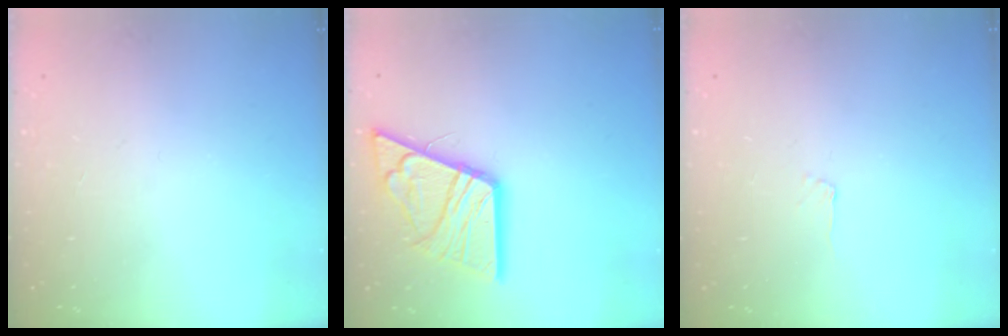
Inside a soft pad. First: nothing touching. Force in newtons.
{"total": 18.3, "press": 18.2, "slide": 2.0}
{"total": 2.5, "press": 2.5, "slide": 0.3}